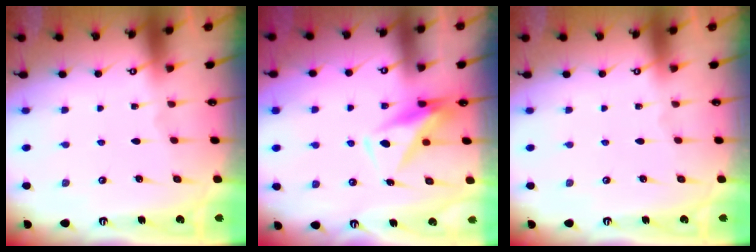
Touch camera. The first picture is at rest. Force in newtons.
{"total": 8.1, "press": 8.0, "slide": 1.4}
{"total": 0.0}